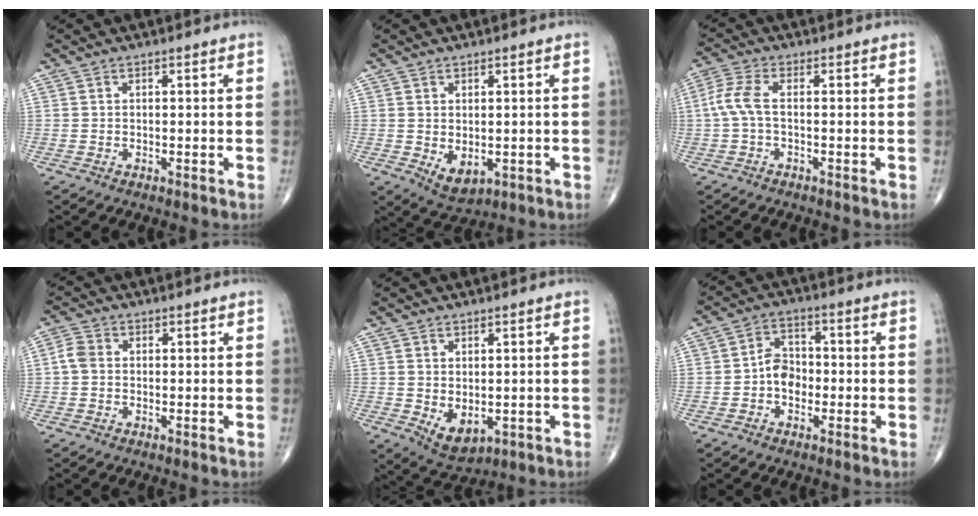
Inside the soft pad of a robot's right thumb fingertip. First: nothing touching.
{"total": 5.1, "force": [-0.7, 3.2, 3.8], "torque": [-0.050, -0.008, 0.005]}
{"total": 4.9, "force": [-0.4, 1.8, 4.5], "torque": [-0.122, 0.013, -0.017]}
{"total": 2.9, "force": [-0.1, 2.3, 1.8], "torque": [-0.036, 0.009, -0.008]}
{"total": 6.1, "force": [-0.8, 3.9, 4.6], "torque": [-0.058, -0.008, 0.006]}
{"total": 5.6, "force": [-1.3, 4.3, 3.4], "torque": [-0.037, 0.023, -0.034]}